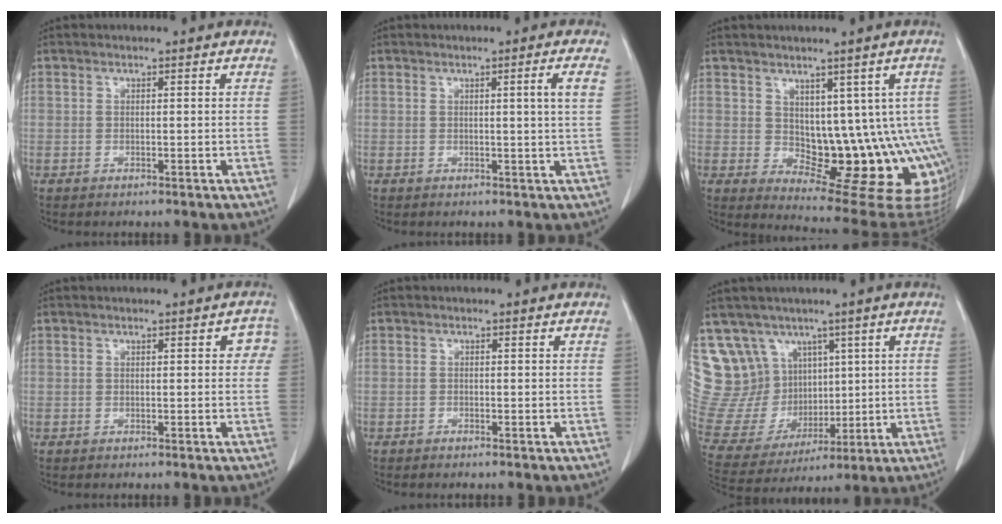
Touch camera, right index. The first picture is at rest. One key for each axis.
{"total": 2.6, "fx": 0.7, "fy": -0.8, "fz": 2.4, "tx": -0.035, "ty": -0.004, "tz": 0.012}
{"total": 13.9, "fx": -0.2, "fy": 7.1, "fz": 11.9, "tx": -0.114, "ty": 0.009, "tz": 0.017}
{"total": 2.3, "fx": 0.5, "fy": 1.1, "fz": 1.9, "tx": -0.009, "ty": 0.011, "tz": 0.001}
{"total": 0.7, "fx": -0.6, "fy": 0.0, "fz": 0.3, "tx": -0.008, "ty": 0.000, "tz": -0.010}
{"total": 17.0, "fx": 8.9, "fy": 13.4, "fz": 5.4, "tx": -0.135, "ty": 0.064, "tz": 0.204}